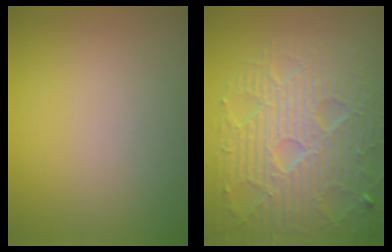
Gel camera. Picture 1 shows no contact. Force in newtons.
{"total": 8.9, "press": 6.2, "slide": 6.4}